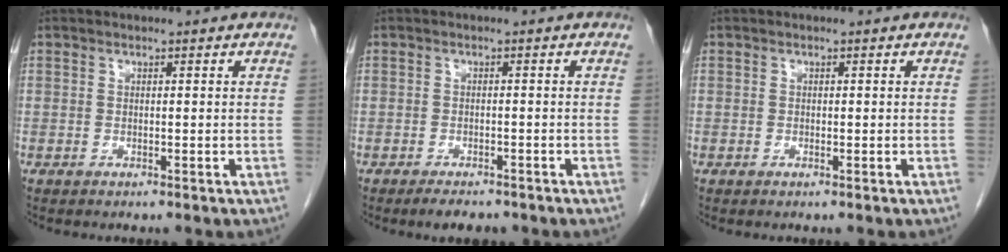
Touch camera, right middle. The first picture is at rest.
{"total": 3.0, "force": [-2.4, 1.1, 1.4], "torque": [-0.023, -0.003, -0.033]}
{"total": 0.0}